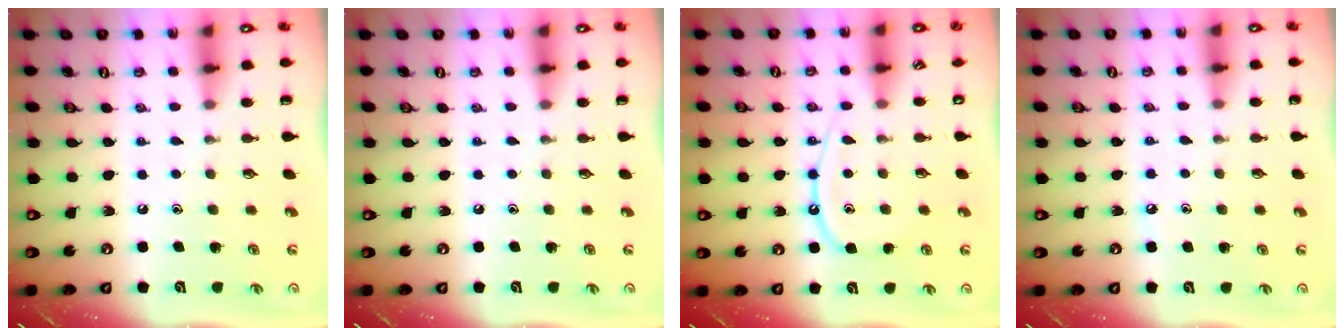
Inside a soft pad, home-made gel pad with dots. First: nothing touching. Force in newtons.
{"total": 0.0}
{"total": 11.4, "press": 11.4, "slide": 0.9}
{"total": 3.7, "press": 3.6, "slide": 0.5}